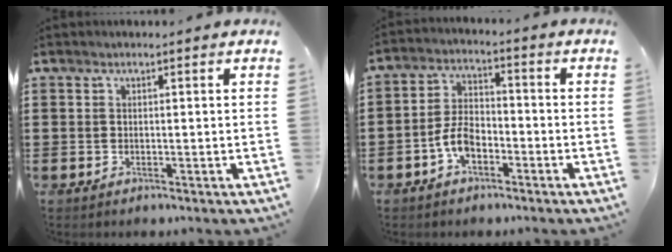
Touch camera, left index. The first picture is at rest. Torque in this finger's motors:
{"motor_torque": [0.36, 0.35, 0.23, 0.09]}